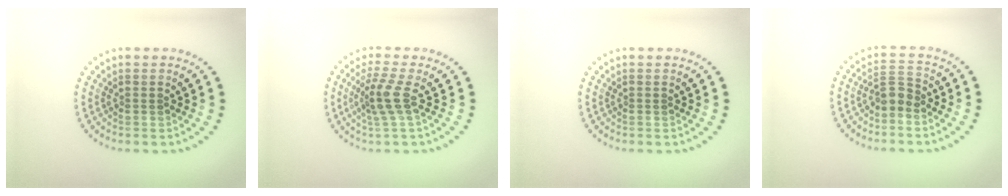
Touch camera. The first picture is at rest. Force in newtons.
{"total": 3.0, "press": 2.2, "slide": 2.0}
{"total": 0.0}
{"total": 2.2, "press": 1.8, "slide": 1.2}